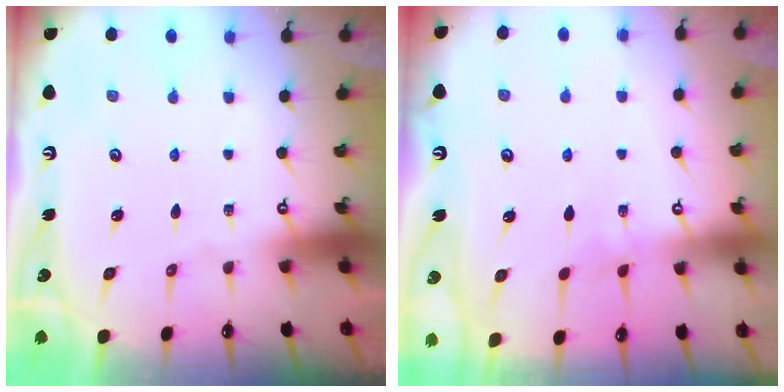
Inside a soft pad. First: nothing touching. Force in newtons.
{"total": 2.7, "press": 2.6, "slide": 0.3}